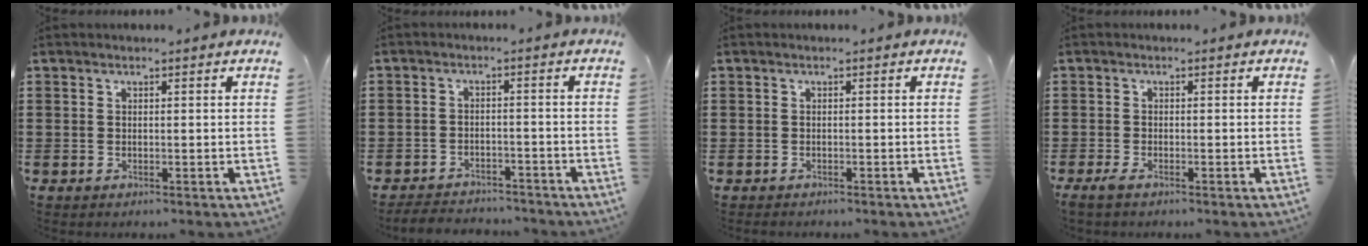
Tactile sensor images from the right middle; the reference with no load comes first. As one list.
[{"total": 3.4, "force": [-3.3, 0.6, -0.2], "torque": [-0.003, 0.001, -0.073]}, {"total": 0.8, "force": [-0.7, 0.3, -0.2], "torque": [0.003, 0.004, -0.017]}, {"total": 1.4, "force": [-1.0, 0.3, 1.0], "torque": [-0.026, -0.004, -0.022]}]